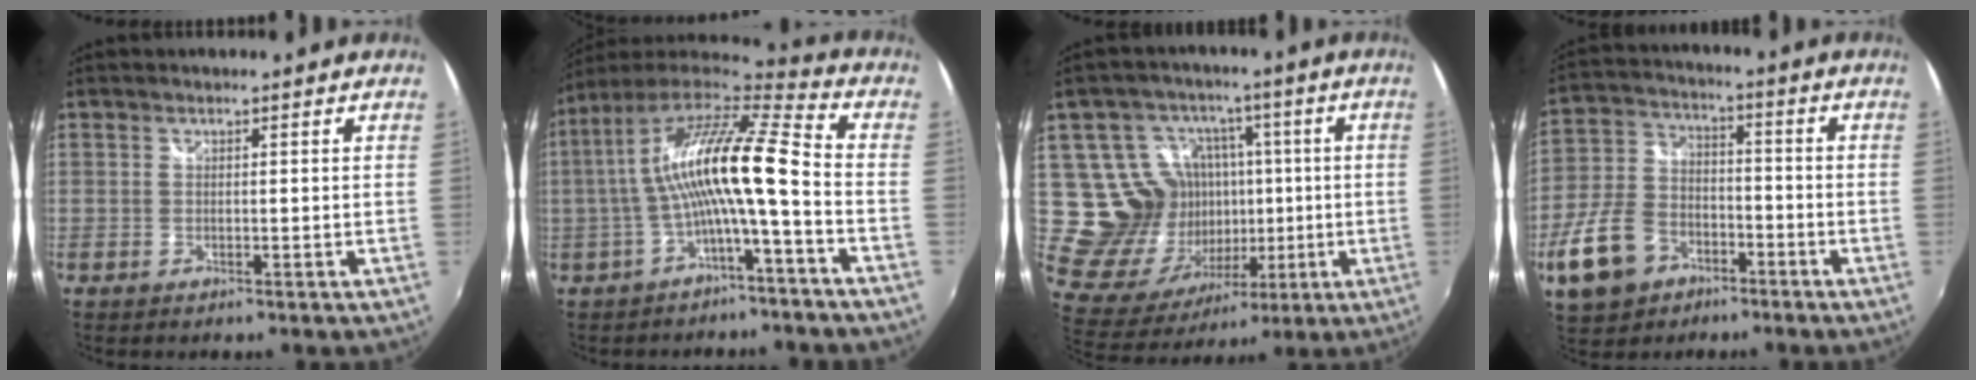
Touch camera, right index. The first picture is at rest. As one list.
[{"total": 14.6, "force": [-1.0, 1.4, 14.5], "torque": [-0.271, 0.016, -0.021]}, {"total": 16.9, "force": [2.6, 15.7, 5.7], "torque": [-0.141, 0.014, 0.067]}, {"total": 13.9, "force": [-7.1, 9.5, 7.2], "torque": [-0.189, 0.011, -0.122]}]